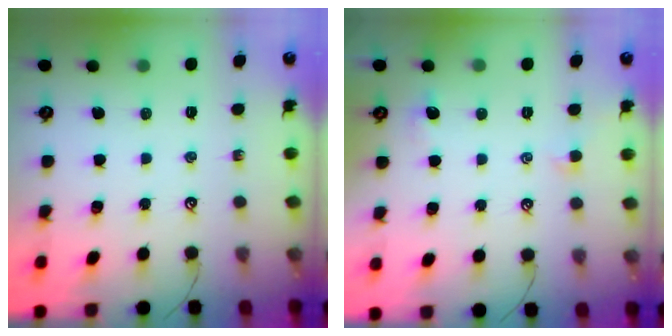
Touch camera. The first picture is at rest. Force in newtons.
{"total": 1.0, "press": 0.9, "slide": 0.6}